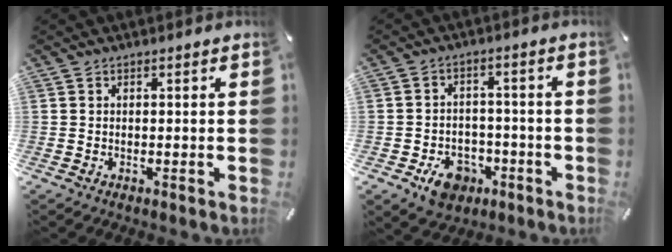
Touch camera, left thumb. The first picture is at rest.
{"total": 8.4, "force": [-4.4, 6.0, 3.8], "torque": [-0.065, 0.028, -0.077]}